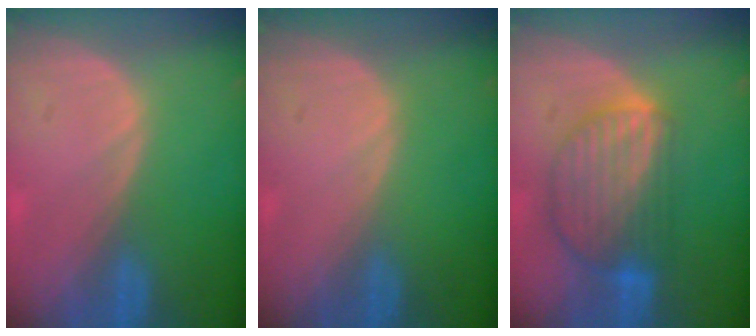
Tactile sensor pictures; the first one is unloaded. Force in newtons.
{"total": 0.0}
{"total": 9.0, "press": 7.8, "slide": 4.6}